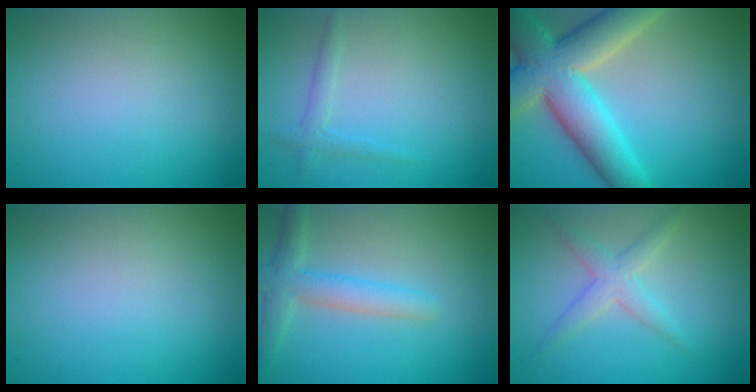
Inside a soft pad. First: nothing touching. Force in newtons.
{"total": 1.3, "press": 1.3, "slide": 0.0}
{"total": 10.7, "press": 10.7, "slide": 0.7}
{"total": 0.0}
{"total": 3.5, "press": 3.5, "slide": 0.2}
{"total": 2.4, "press": 2.4, "slide": 0.1}